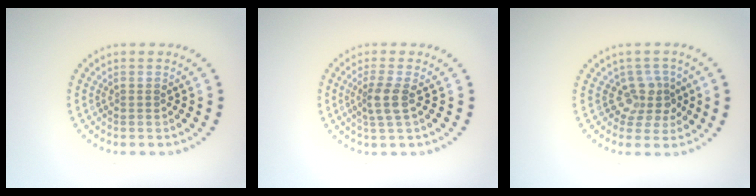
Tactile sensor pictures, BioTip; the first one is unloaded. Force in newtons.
{"total": 2.3, "press": 1.9, "slide": 1.3}
{"total": 3.0, "press": 2.2, "slide": 1.9}